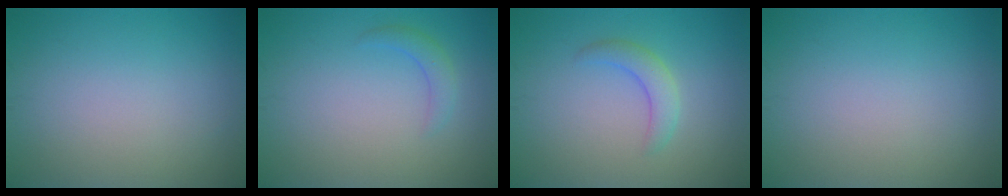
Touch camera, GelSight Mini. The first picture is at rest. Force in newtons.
{"total": 1.6, "press": 1.6, "slide": 0.0}
{"total": 2.3, "press": 2.3, "slide": 0.2}
{"total": 0.0}